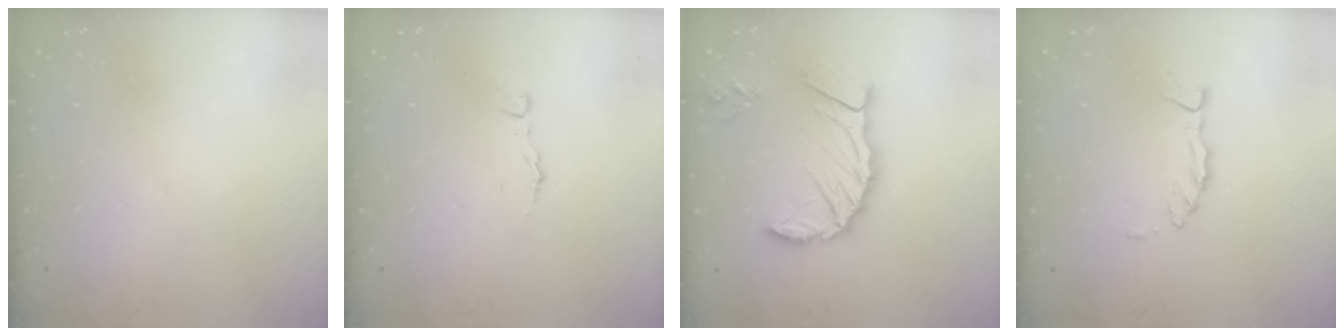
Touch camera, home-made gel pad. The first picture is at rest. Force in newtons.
{"total": 2.9, "press": 2.9, "slide": 0.3}
{"total": 13.9, "press": 13.8, "slide": 1.6}
{"total": 1.5, "press": 1.5, "slide": 0.4}